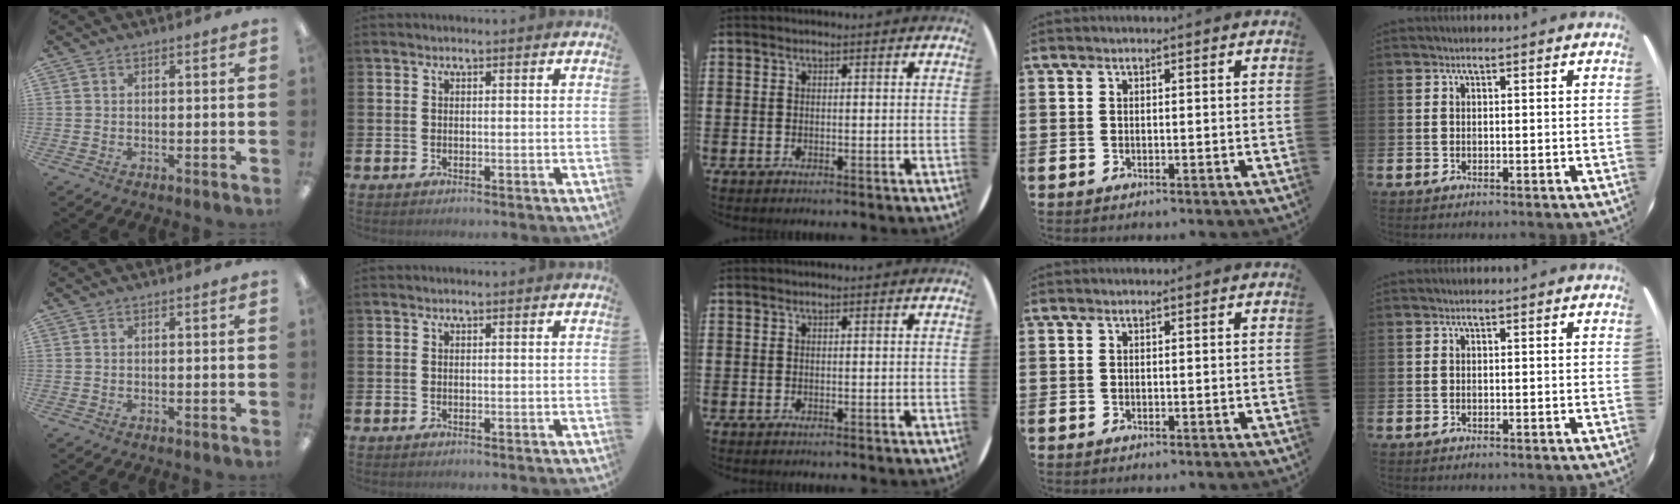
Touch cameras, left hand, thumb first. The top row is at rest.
{}